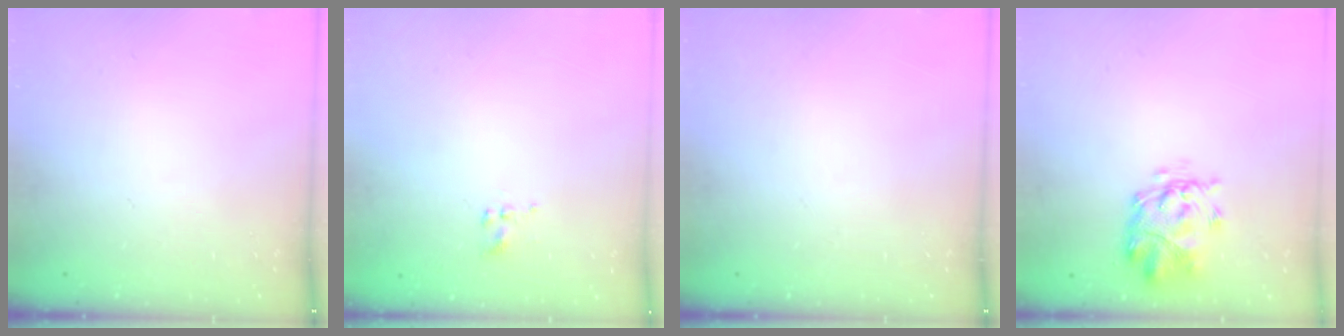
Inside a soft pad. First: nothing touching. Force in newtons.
{"total": 1.8, "press": 1.5, "slide": 0.9}
{"total": 0.0}
{"total": 3.8, "press": 3.4, "slide": 1.6}